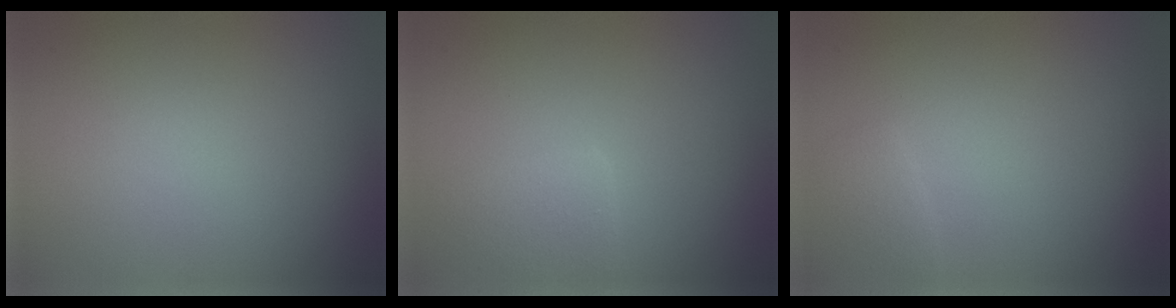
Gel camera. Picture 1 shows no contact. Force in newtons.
{"total": 2.4, "press": 2.4, "slide": 0.1}
{"total": 1.1, "press": 1.1, "slide": 0.1}